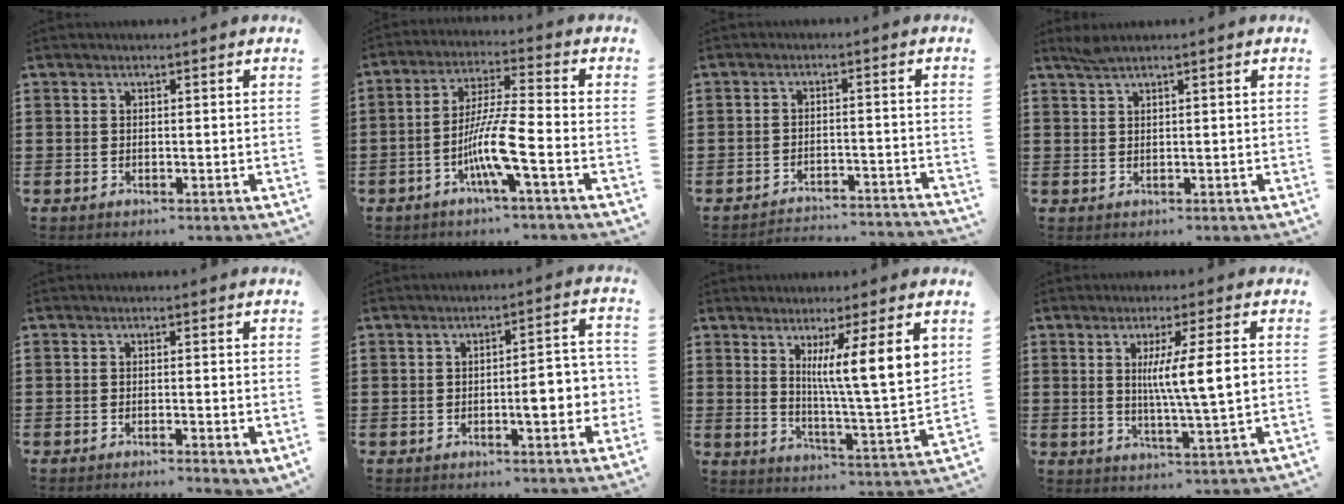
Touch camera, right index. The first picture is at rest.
{"total": 8.6, "force": [-3.7, 0.6, 7.8], "torque": [-0.162, -0.012, -0.074]}
{"total": 3.0, "force": [-3.0, 0.0, 0.6], "torque": [-0.016, 0.002, -0.064]}
{"total": 1.3, "force": [1.0, 0.0, 0.8], "torque": [-0.017, 0.001, 0.018]}
{"total": 0.8, "force": [-0.6, 0.0, 0.6], "torque": [-0.011, -0.003, -0.012]}
{"total": 5.2, "force": [-1.3, 1.4, 4.8], "torque": [-0.064, -0.003, -0.026]}
{"total": 10.0, "force": [4.3, 0.4, 9.0], "torque": [-0.146, -0.025, 0.062]}
{"total": 7.8, "force": [1.1, 0.2, 7.8], "torque": [-0.144, -0.004, 0.013]}